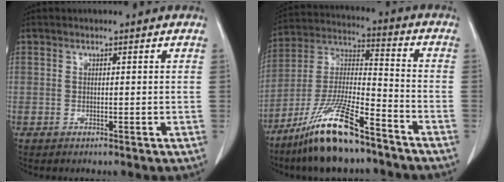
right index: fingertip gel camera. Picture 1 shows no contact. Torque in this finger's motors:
{"motor_torque": [1.39, -0.76, 0.56, 0.21]}